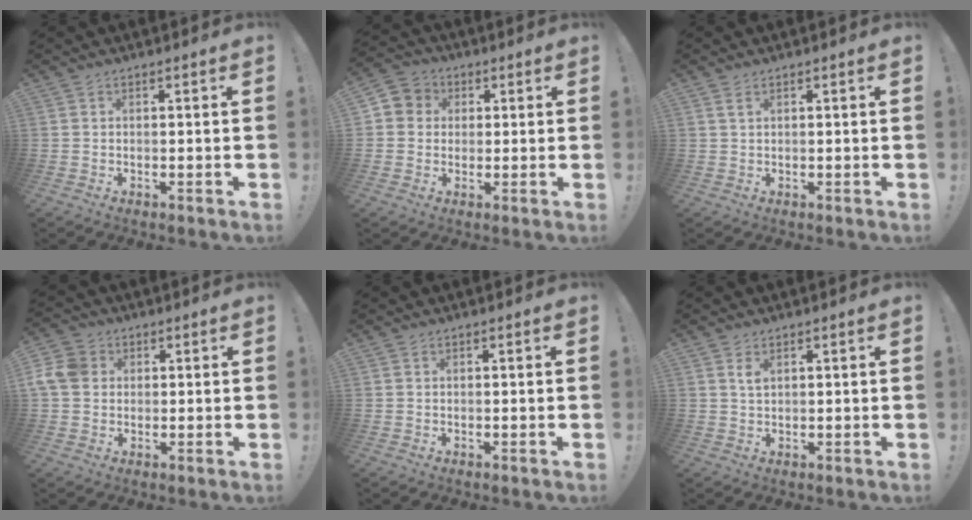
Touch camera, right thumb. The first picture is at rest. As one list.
[{"total": 5.7, "force": [0.2, 5.5, 1.6], "torque": [-0.024, 0.012, 0.006]}, {"total": 1.7, "force": [0.9, 0.5, 1.4], "torque": [-0.022, -0.001, 0.014]}, {"total": 9.2, "force": [1.5, 7.5, 5.2], "torque": [-0.118, 0.007, 0.031]}, {"total": 0.0}, {"total": 2.3, "force": [1.2, 1.2, 1.5], "torque": [-0.018, -0.005, 0.018]}]